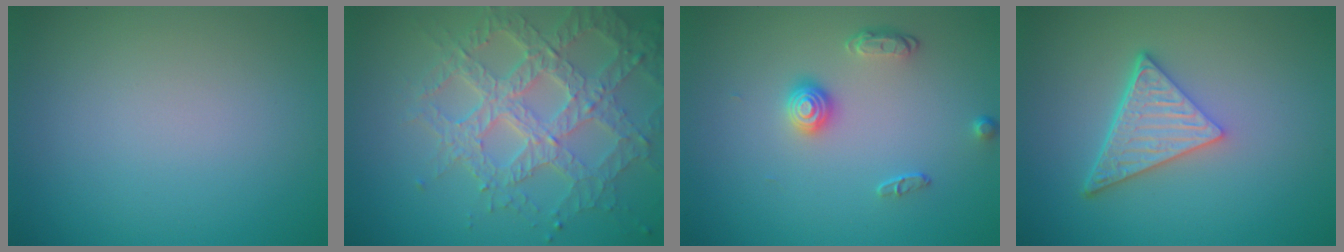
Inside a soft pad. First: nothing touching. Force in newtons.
{"total": 6.9, "press": 5.2, "slide": 4.5}
{"total": 2.1, "press": 1.6, "slide": 1.4}
{"total": 5.0, "press": 3.6, "slide": 3.5}